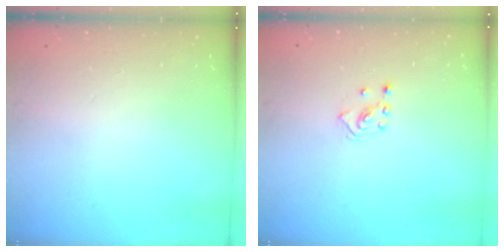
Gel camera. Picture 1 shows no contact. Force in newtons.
{"total": 2.8, "press": 2.7, "slide": 0.7}